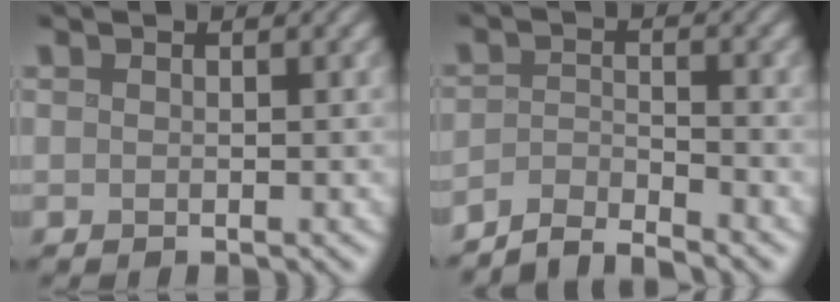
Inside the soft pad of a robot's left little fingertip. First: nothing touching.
{"total": 3.5, "force": [-3.2, 0.5, 1.1], "torque": [-0.014, 0.004, -0.070]}